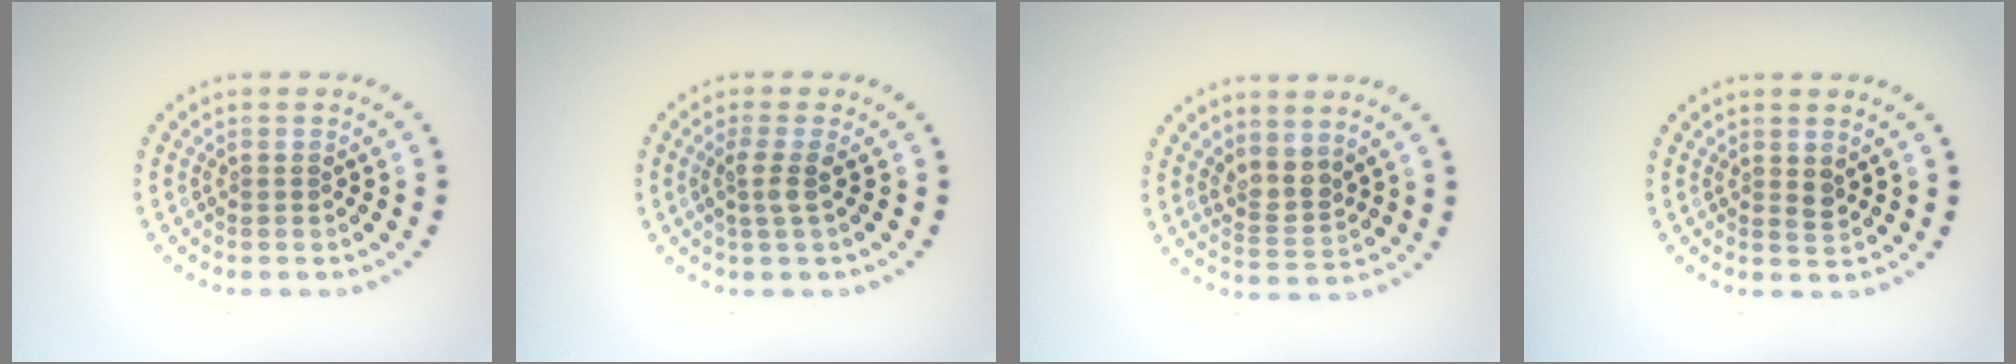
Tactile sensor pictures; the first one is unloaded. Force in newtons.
{"total": 1.9, "press": 1.5, "slide": 1.2}
{"total": 2.6, "press": 2.0, "slide": 1.6}
{"total": 1.0, "press": 1.0, "slide": 0.3}